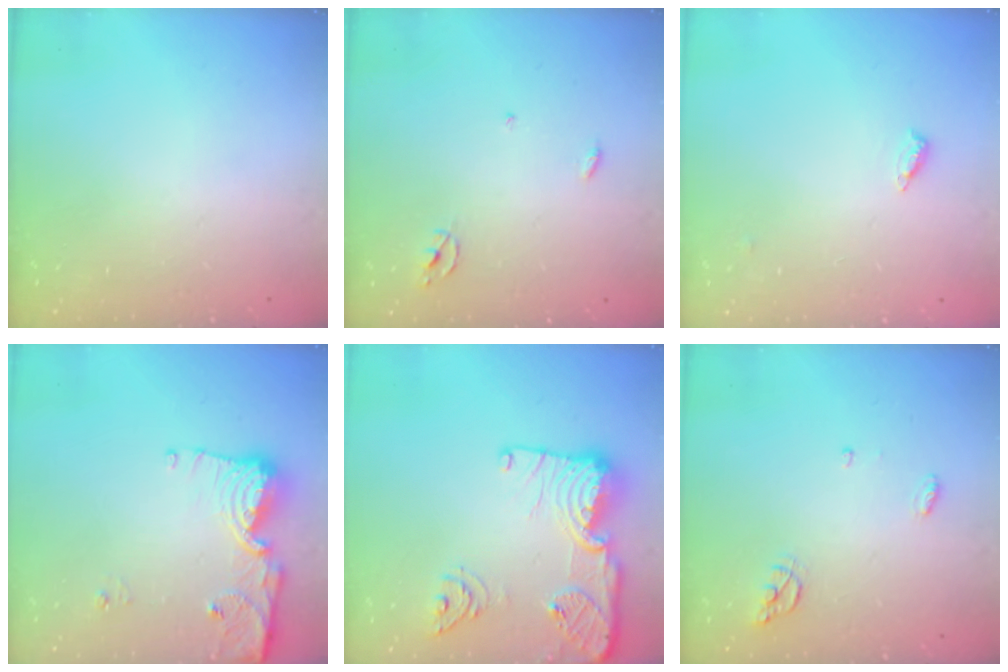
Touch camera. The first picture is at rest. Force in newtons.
{"total": 2.3, "press": 2.3, "slide": 0.1}
{"total": 4.4, "press": 4.1, "slide": 1.4}
{"total": 11.7, "press": 11.6, "slide": 1.1}
{"total": 18.5, "press": 18.4, "slide": 2.0}
{"total": 5.2, "press": 5.2, "slide": 0.2}